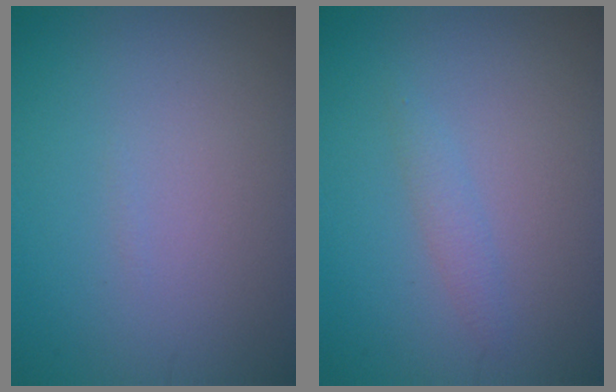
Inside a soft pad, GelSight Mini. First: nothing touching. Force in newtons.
{"total": 1.1, "press": 1.1, "slide": 0.1}